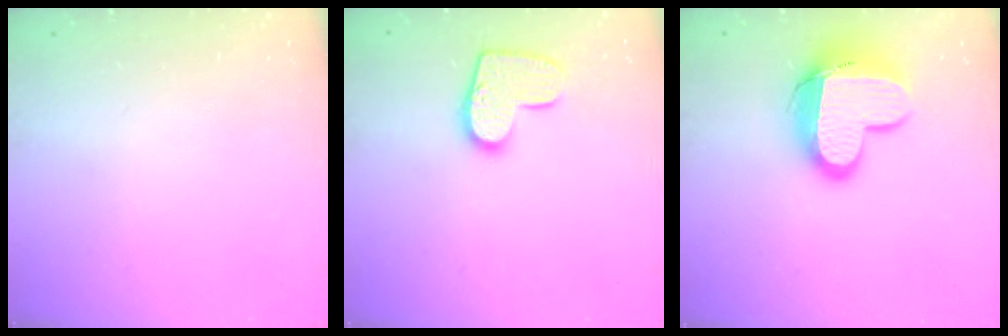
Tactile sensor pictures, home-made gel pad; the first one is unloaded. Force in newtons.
{"total": 12.0, "press": 11.9, "slide": 0.7}
{"total": 14.3, "press": 14.3, "slide": 1.2}